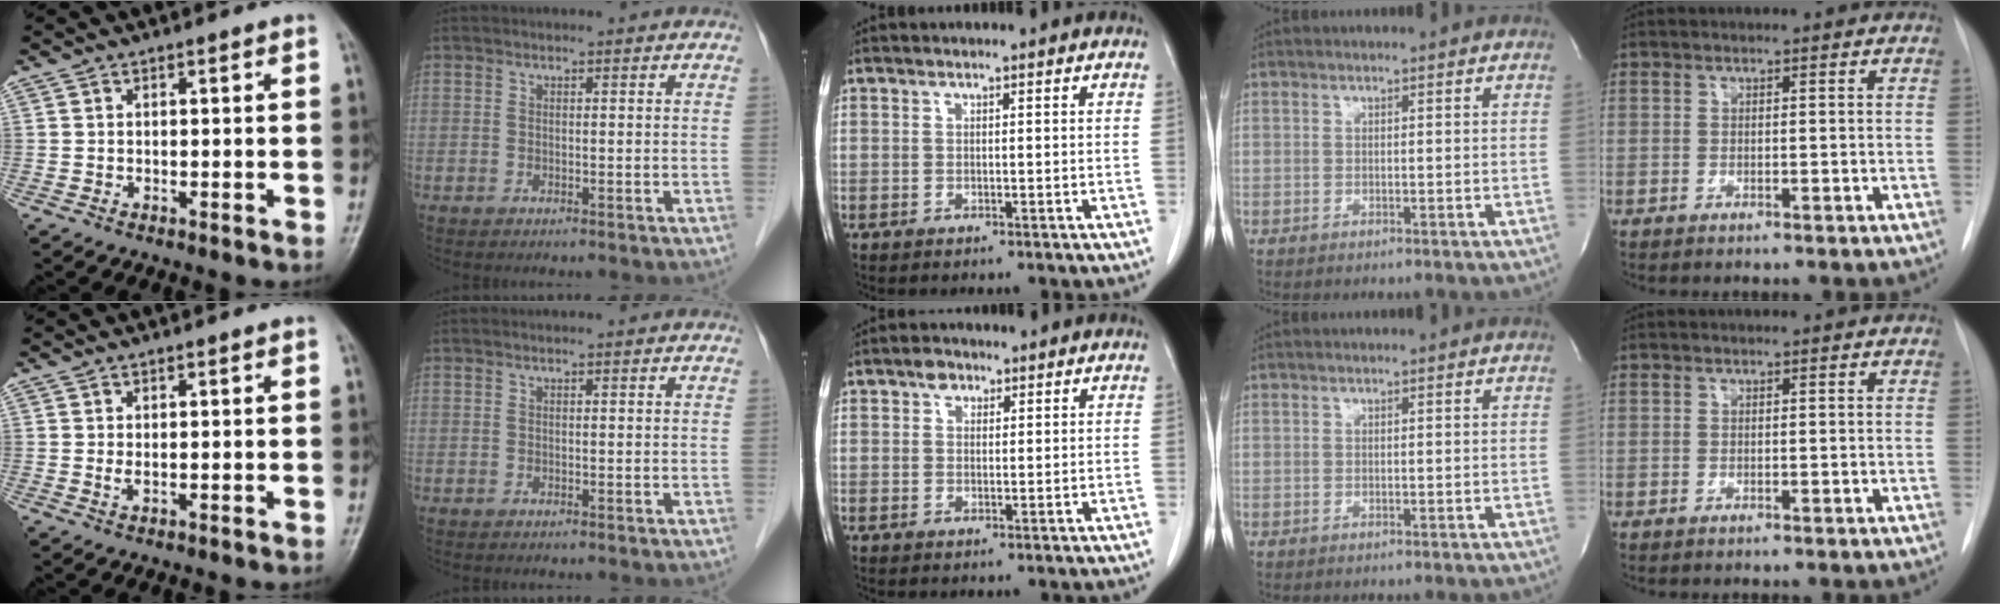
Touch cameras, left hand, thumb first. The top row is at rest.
{"thumb": {"total": 1.1, "force": [0.2, 0.5, 1.0], "torque": [-0.021, 0.000, 0.007]}, "index": {"total": 0.5, "force": [0.5, 0.0, 0.2], "torque": [-0.005, 0.006, 0.007]}, "middle": {"total": 2.3, "force": [1.4, 1.6, 1.0], "torque": [-0.016, 0.007, 0.021]}}